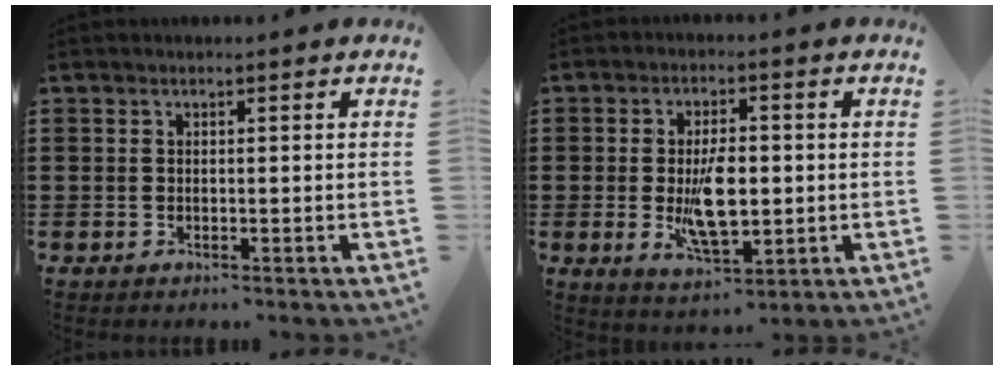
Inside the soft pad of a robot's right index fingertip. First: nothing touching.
{"total": 8.2, "force": [-0.6, 3.6, 7.3], "torque": [-0.134, -0.010, -0.016]}